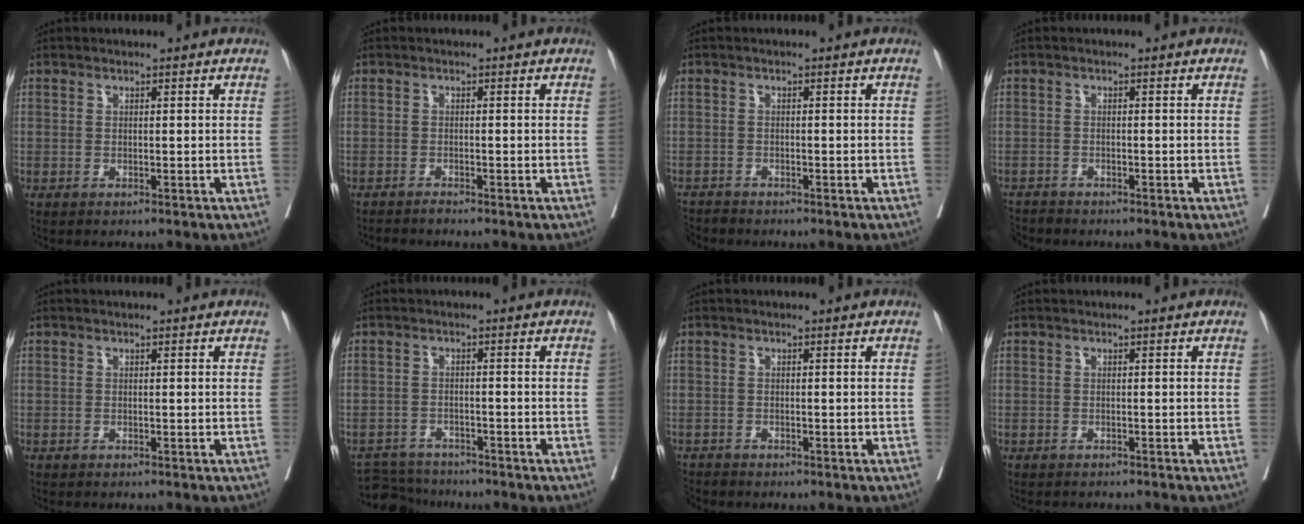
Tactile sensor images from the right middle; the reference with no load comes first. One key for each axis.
{"total": 0.8, "fx": -0.8, "fy": -0.3, "fz": 0.0, "tx": -0.002, "ty": -0.002, "tz": -0.015}
{"total": 2.9, "fx": -2.8, "fy": 0.7, "fz": -0.2, "tx": 0.004, "ty": -0.010, "tz": -0.053}
{"total": 3.0, "fx": -2.9, "fy": 0.8, "fz": -0.1, "tx": 0.003, "ty": -0.009, "tz": -0.055}
{"total": 1.3, "fx": -1.2, "fy": 0.1, "fz": 0.5, "tx": -0.006, "ty": -0.001, "tz": -0.016}
{"total": 5.1, "fx": -5.0, "fy": 0.9, "fz": -0.4, "tx": 0.007, "ty": -0.006, "tz": -0.088}
{"total": 2.5, "fx": -2.3, "fy": 0.8, "fz": -0.1, "tx": 0.001, "ty": -0.008, "tz": -0.045}
{"total": 2.8, "fx": -2.7, "fy": 0.6, "fz": 0.6, "tx": -0.007, "ty": -0.005, "tz": -0.036}